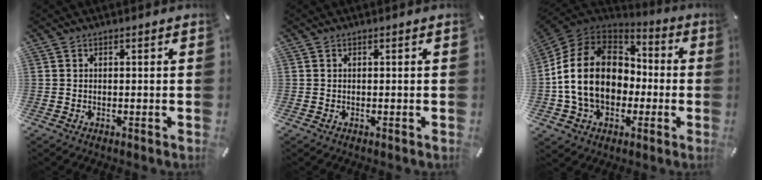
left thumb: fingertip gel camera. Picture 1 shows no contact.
{"total": 0.0}
{"total": 18.8, "force": [-2.4, 14.9, 11.2], "torque": [-0.240, 0.026, -0.042]}